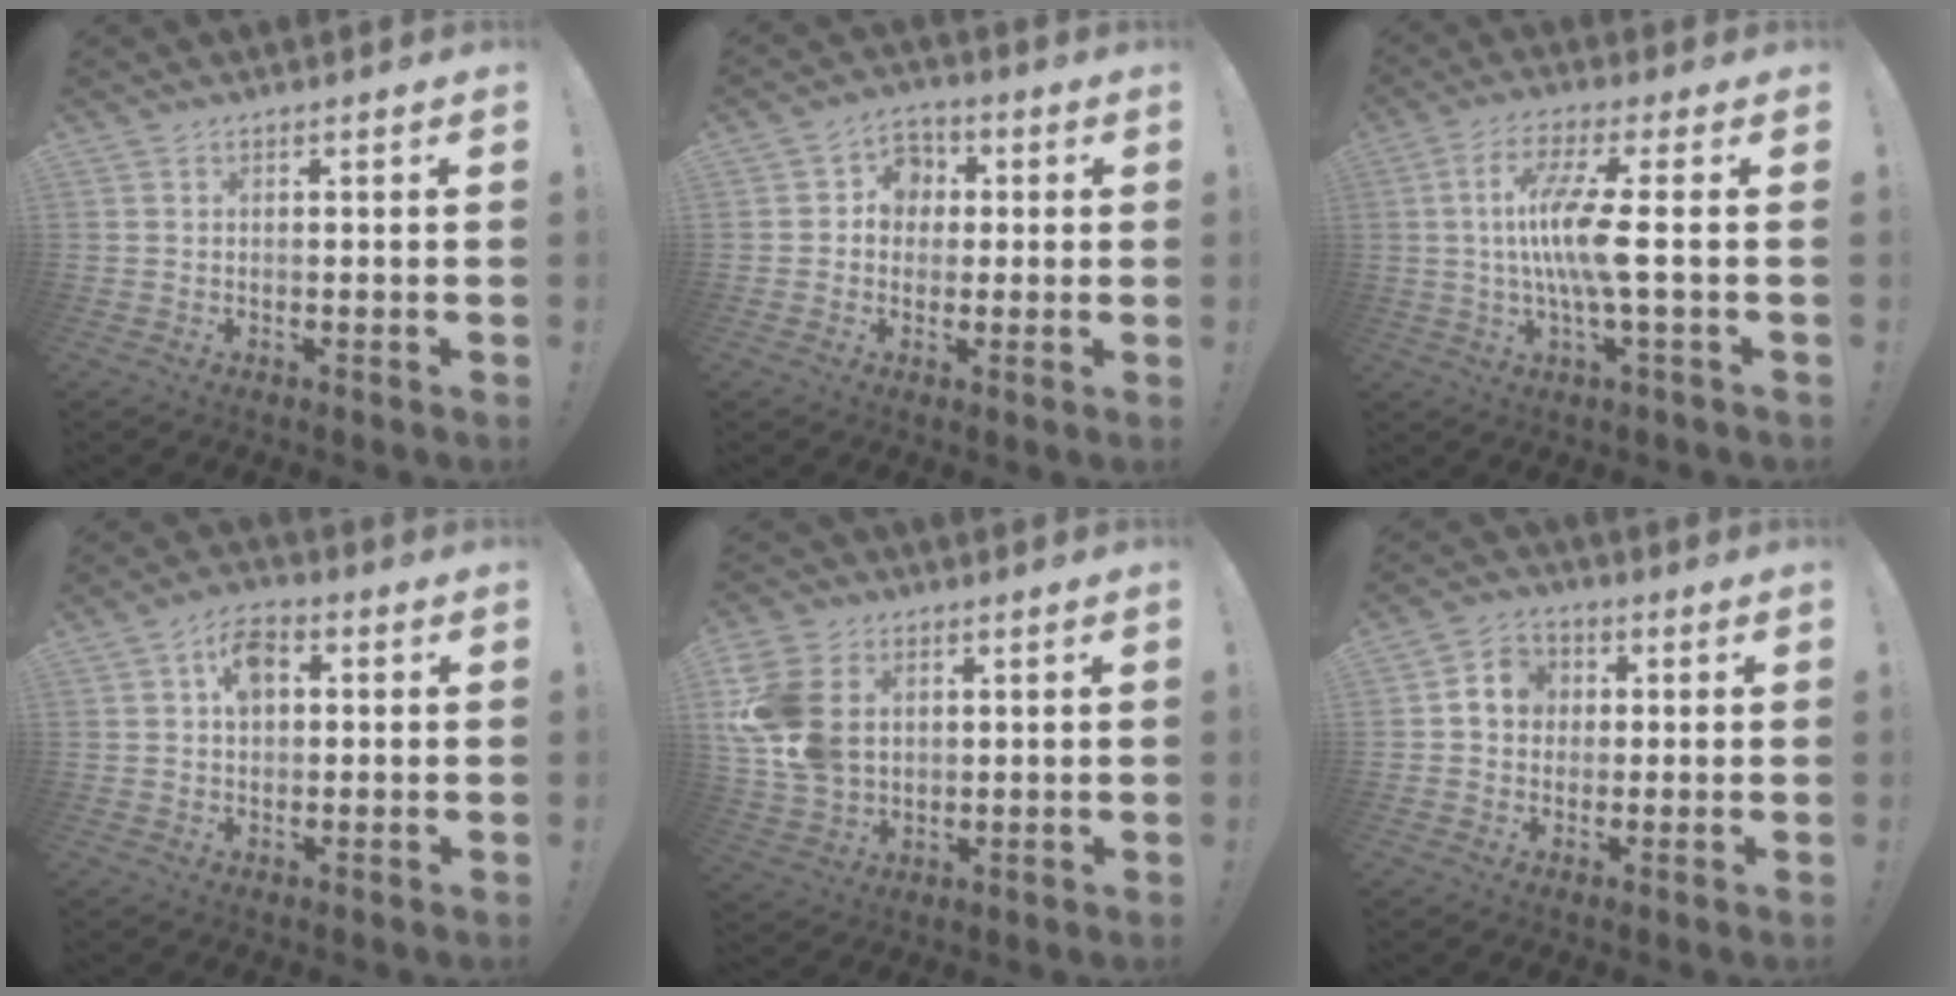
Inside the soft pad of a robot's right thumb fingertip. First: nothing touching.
{"total": 7.1, "force": [-0.1, 6.7, 2.4], "torque": [-0.033, 0.016, 0.002]}
{"total": 12.6, "force": [-0.3, 1.3, 12.5], "torque": [-0.251, -0.007, -0.015]}
{"total": 7.1, "force": [1.7, 4.9, 4.9], "torque": [-0.077, 0.010, 0.031]}
{"total": 16.3, "force": [3.0, 12.4, 10.1], "torque": [-0.206, -0.004, 0.062]}
{"total": 7.1, "force": [1.1, 6.4, 2.9], "torque": [-0.046, 0.009, 0.024]}